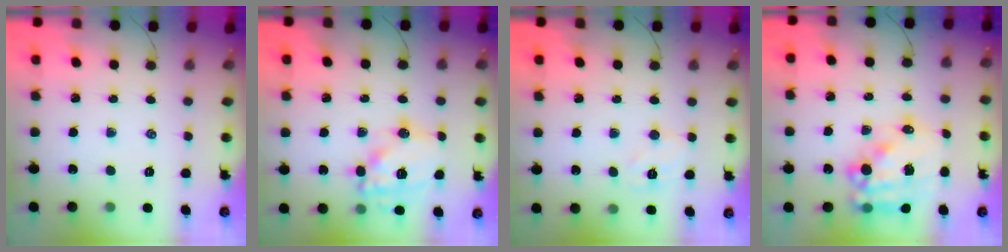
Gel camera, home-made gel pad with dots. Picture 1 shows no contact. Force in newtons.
{"total": 15.6, "press": 15.5, "slide": 2.2}
{"total": 5.5, "press": 5.4, "slide": 1.1}
{"total": 15.8, "press": 15.4, "slide": 3.4}